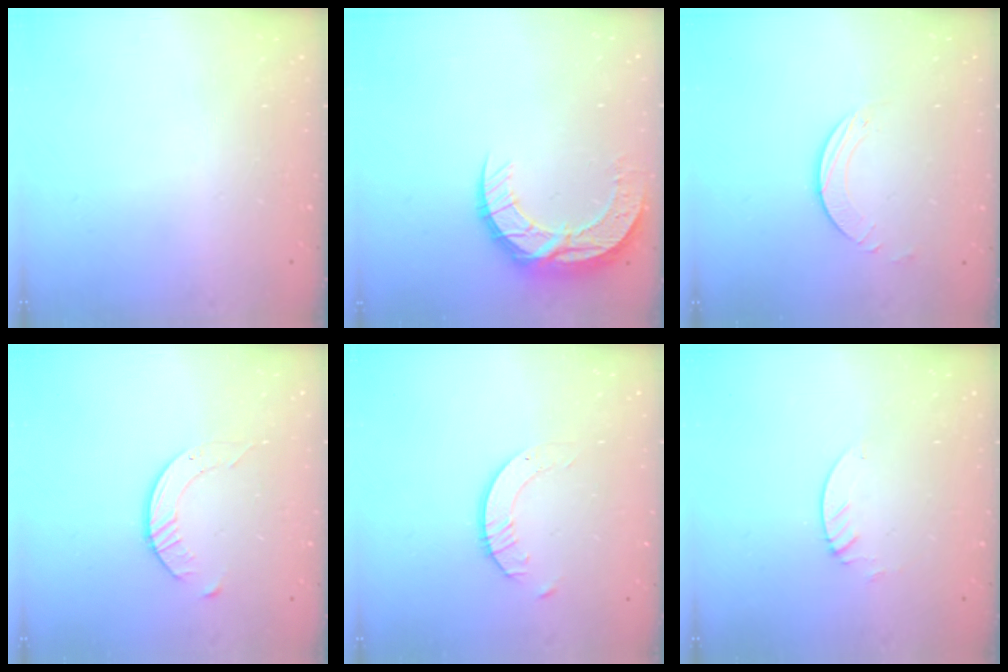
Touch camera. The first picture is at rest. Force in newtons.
{"total": 10.6, "press": 10.6, "slide": 0.7}
{"total": 2.5, "press": 2.5, "slide": 0.2}
{"total": 3.5, "press": 3.4, "slide": 0.4}
{"total": 2.3, "press": 2.3, "slide": 0.2}
{"total": 1.3, "press": 1.3, "slide": 0.1}